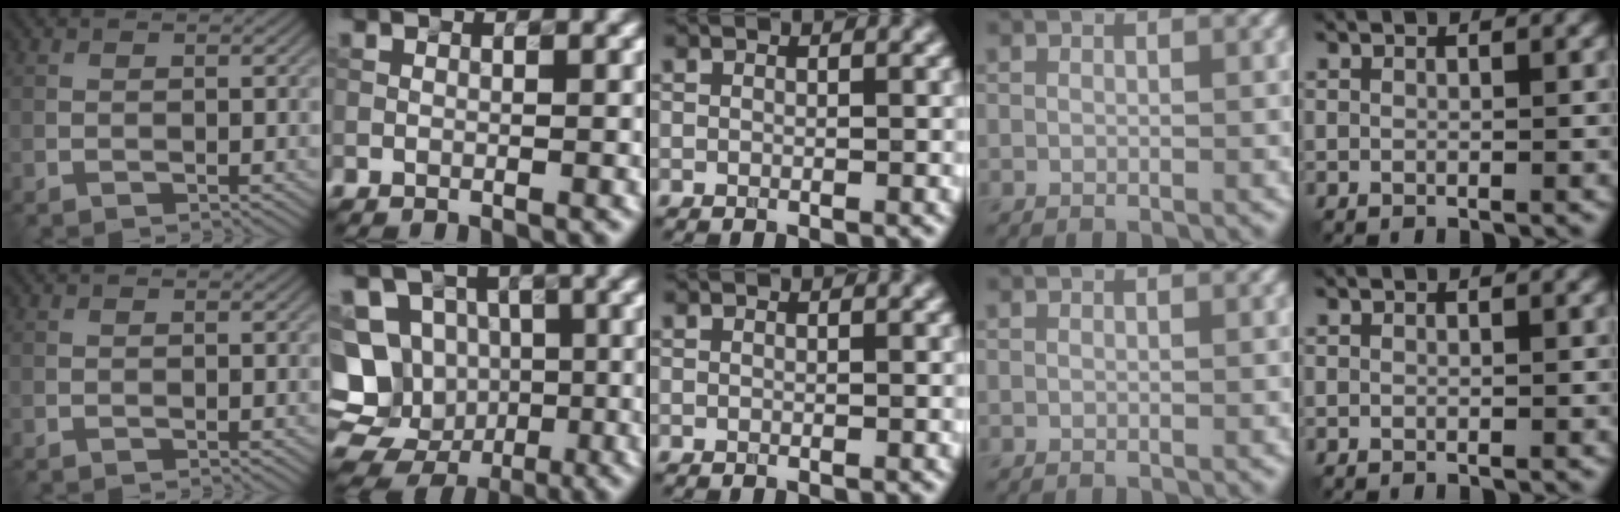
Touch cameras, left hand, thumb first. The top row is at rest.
{"index": {"total": 12.6, "force": [-2.3, 11.8, 3.5], "torque": [-0.091, 0.011, -0.047]}}